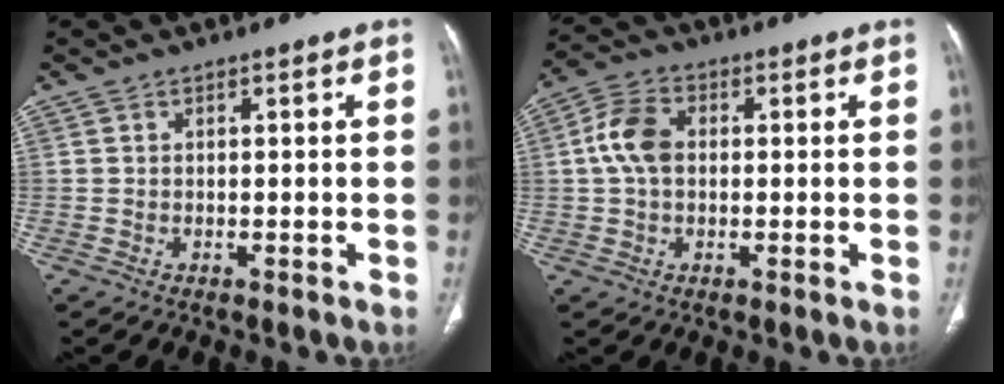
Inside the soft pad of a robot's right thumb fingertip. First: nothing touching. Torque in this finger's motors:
{"motor_torque": [-0.02, 0.42, -0.17, 0.12, 0.07]}